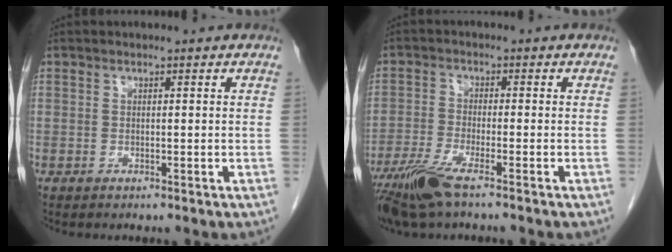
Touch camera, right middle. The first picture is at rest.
{"total": 6.8, "force": [-4.7, 0.4, 4.9], "torque": [-0.105, -0.019, -0.094]}